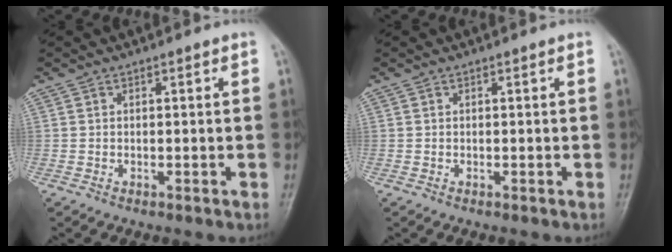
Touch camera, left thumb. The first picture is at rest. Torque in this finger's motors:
{"motor_torque": [0.00, 0.00, -0.03, -0.03, 0.00]}